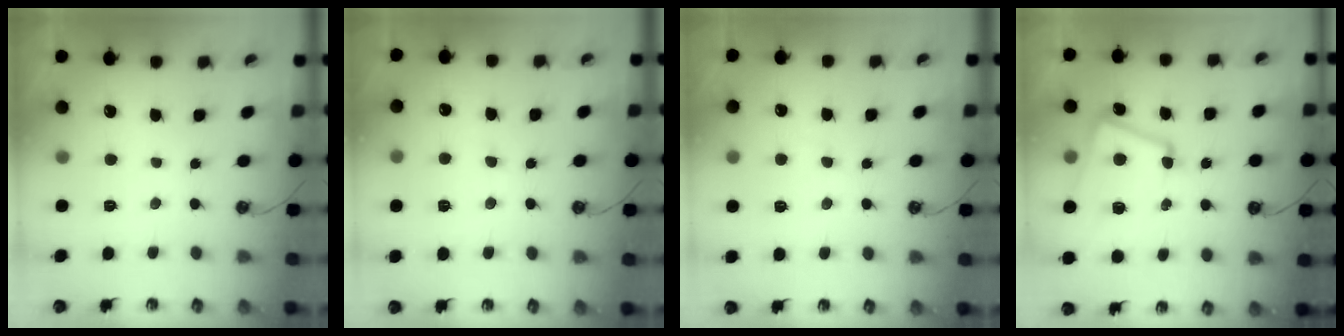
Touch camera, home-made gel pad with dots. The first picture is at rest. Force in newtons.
{"total": 2.0, "press": 2.0, "slide": 0.5}
{"total": 2.1, "press": 2.1, "slide": 0.6}
{"total": 8.2, "press": 8.0, "slide": 1.8}